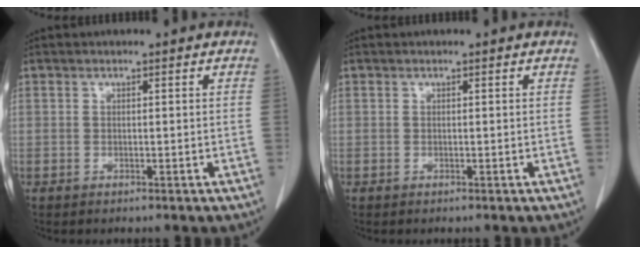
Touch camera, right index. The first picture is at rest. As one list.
[{"total": 0.0}]